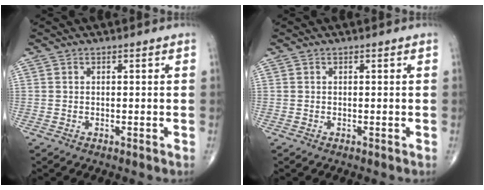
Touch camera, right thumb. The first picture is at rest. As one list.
[{"total": 0.0}]